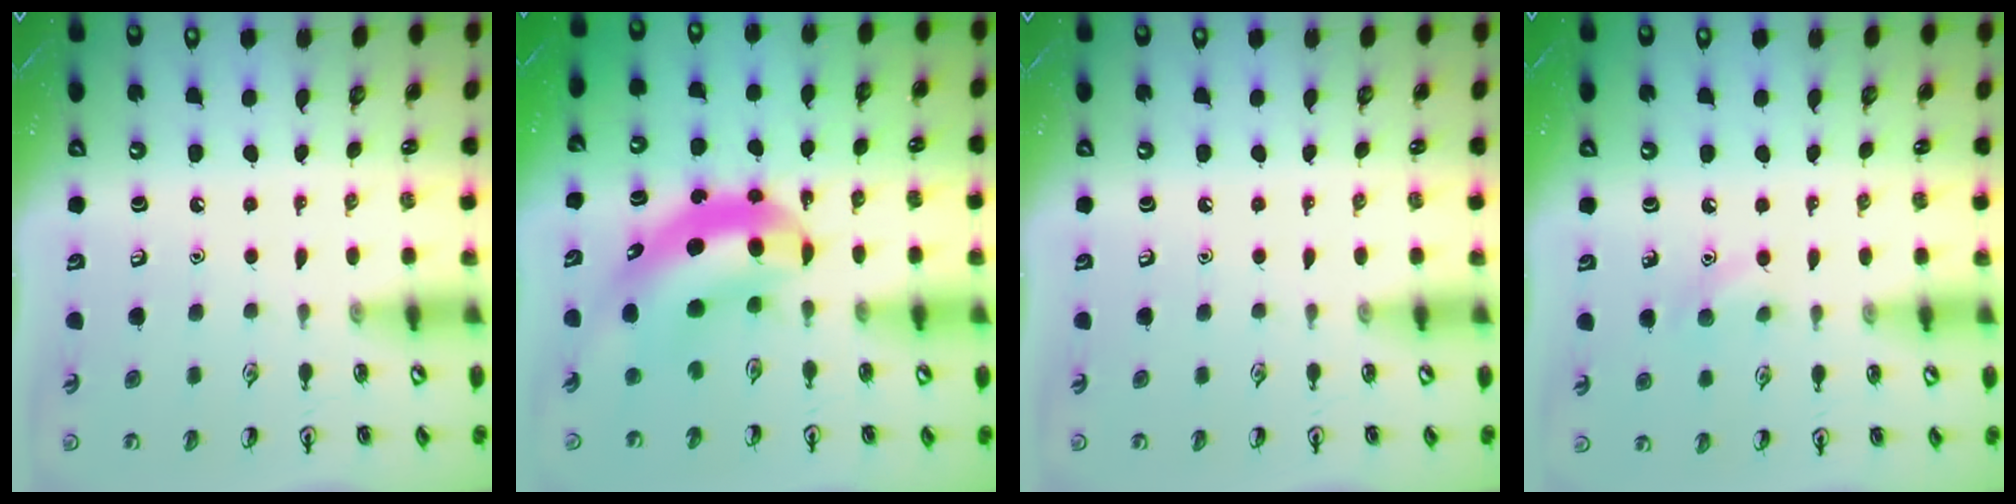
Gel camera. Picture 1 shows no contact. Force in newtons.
{"total": 7.5, "press": 7.2, "slide": 2.1}
{"total": 0.0}
{"total": 6.0, "press": 5.8, "slide": 1.8}